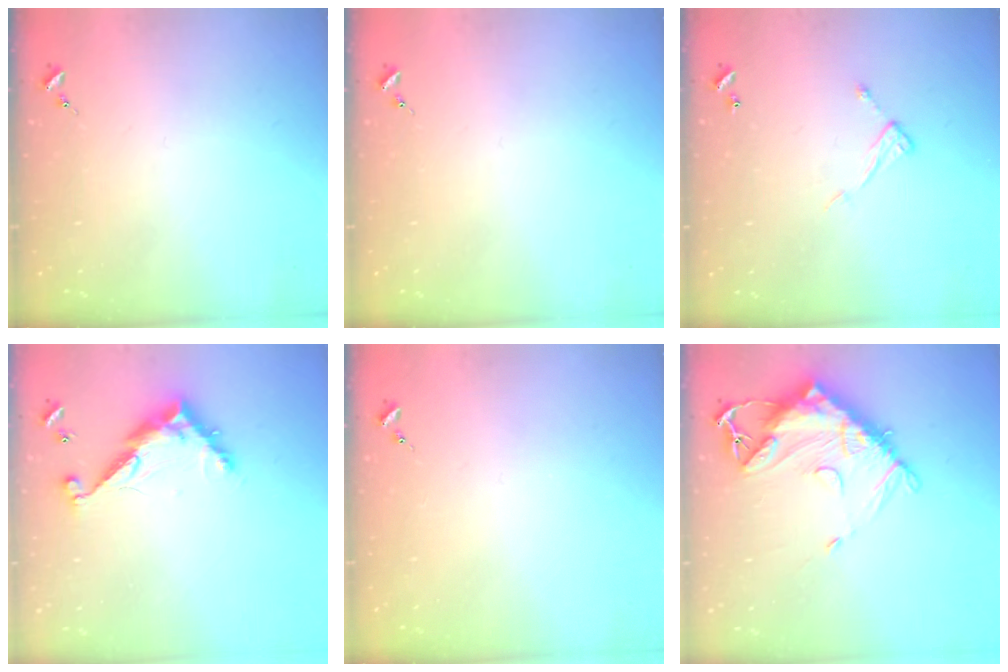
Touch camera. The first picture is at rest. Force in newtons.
{"total": 0.0}
{"total": 7.3, "press": 7.3, "slide": 0.4}
{"total": 10.2, "press": 10.2, "slide": 0.8}
{"total": 0.0}
{"total": 14.5, "press": 14.4, "slide": 1.4}